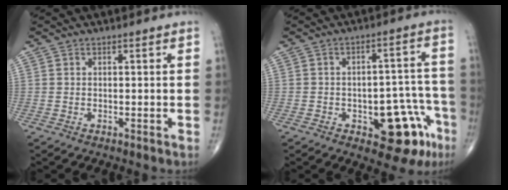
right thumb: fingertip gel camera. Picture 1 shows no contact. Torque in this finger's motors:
{"motor_torque": [2.57, 2.44, 1.05, -0.28, 0.05]}